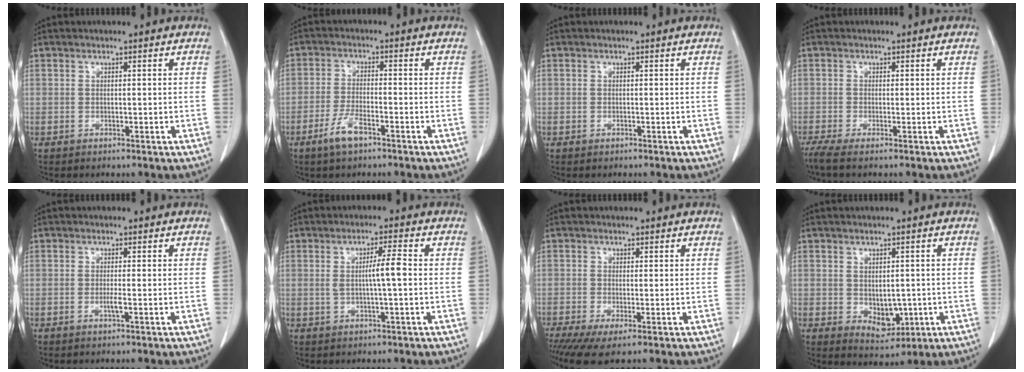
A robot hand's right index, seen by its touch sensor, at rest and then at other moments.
{"total": 4.5, "force": [-2.8, 1.1, 3.3], "torque": [-0.072, -0.001, -0.051]}
{"total": 0.0}
{"total": 2.6, "force": [-1.9, -0.1, 1.8], "torque": [-0.034, -0.009, -0.038]}
{"total": 1.3, "force": [-0.4, -0.1, 1.2], "torque": [-0.026, -0.004, -0.007]}
{"total": 4.3, "force": [0.1, 0.0, 4.3], "torque": [-0.076, 0.001, 0.002]}
{"total": 4.8, "force": [-2.7, 0.9, 3.9], "torque": [-0.065, -0.016, -0.047]}
{"total": 5.2, "force": [-0.7, 3.5, 3.8], "torque": [-0.053, -0.007, 0.008]}